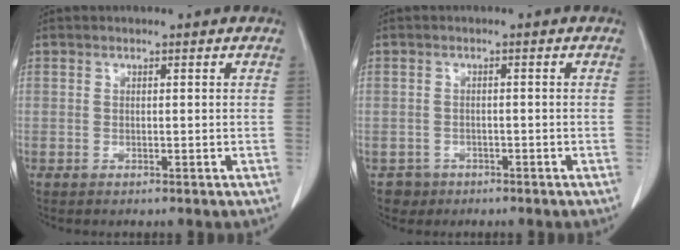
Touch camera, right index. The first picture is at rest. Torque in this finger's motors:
{"motor_torque": [-0.40, -0.06, -1.05, -0.16]}